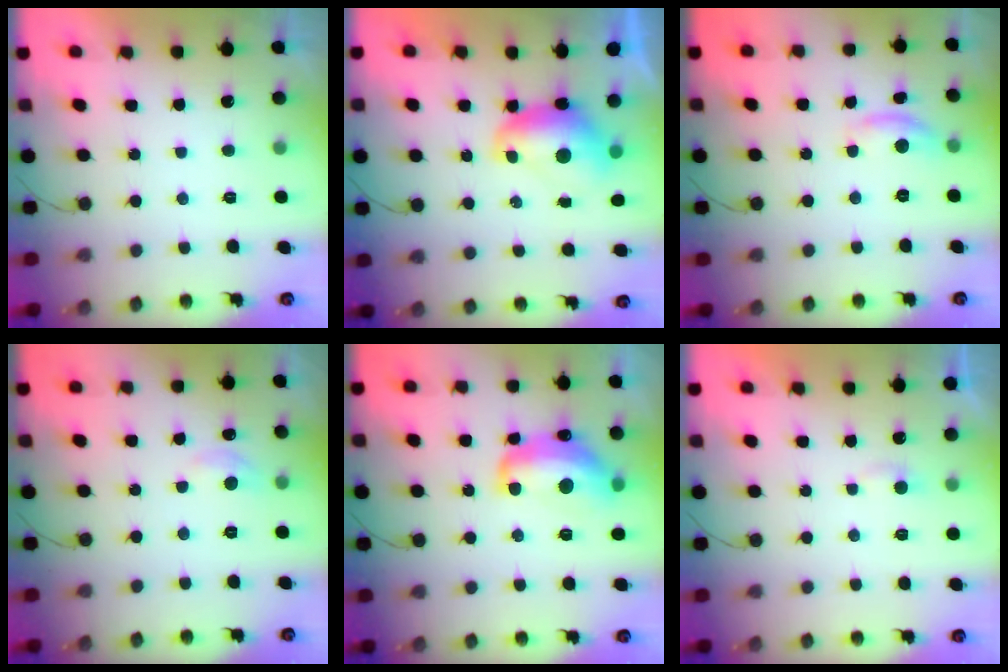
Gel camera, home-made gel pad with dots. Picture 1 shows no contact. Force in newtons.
{"total": 8.5, "press": 8.4, "slide": 0.9}
{"total": 6.8, "press": 6.8, "slide": 0.2}
{"total": 6.8, "press": 6.7, "slide": 1.0}
{"total": 14.3, "press": 14.3, "slide": 1.3}
{"total": 2.8, "press": 2.8, "slide": 0.3}